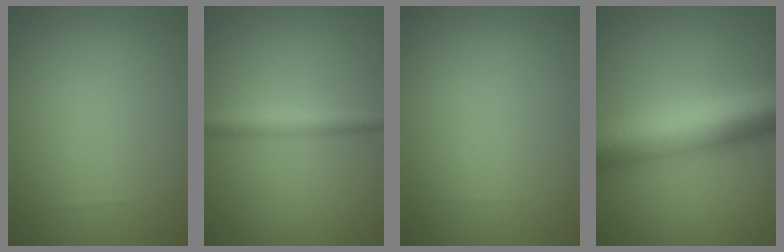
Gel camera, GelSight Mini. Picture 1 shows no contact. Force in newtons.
{"total": 2.5, "press": 2.5, "slide": 0.0}
{"total": 0.0}
{"total": 10.6, "press": 10.6, "slide": 0.1}